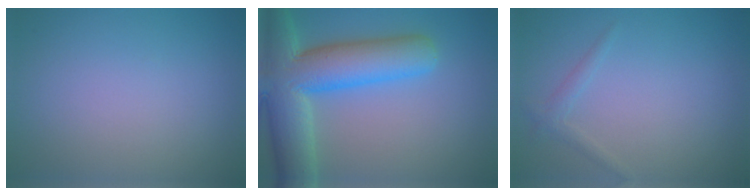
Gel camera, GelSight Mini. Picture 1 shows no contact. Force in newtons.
{"total": 11.3, "press": 11.2, "slide": 0.6}
{"total": 1.1, "press": 1.1, "slide": 0.1}